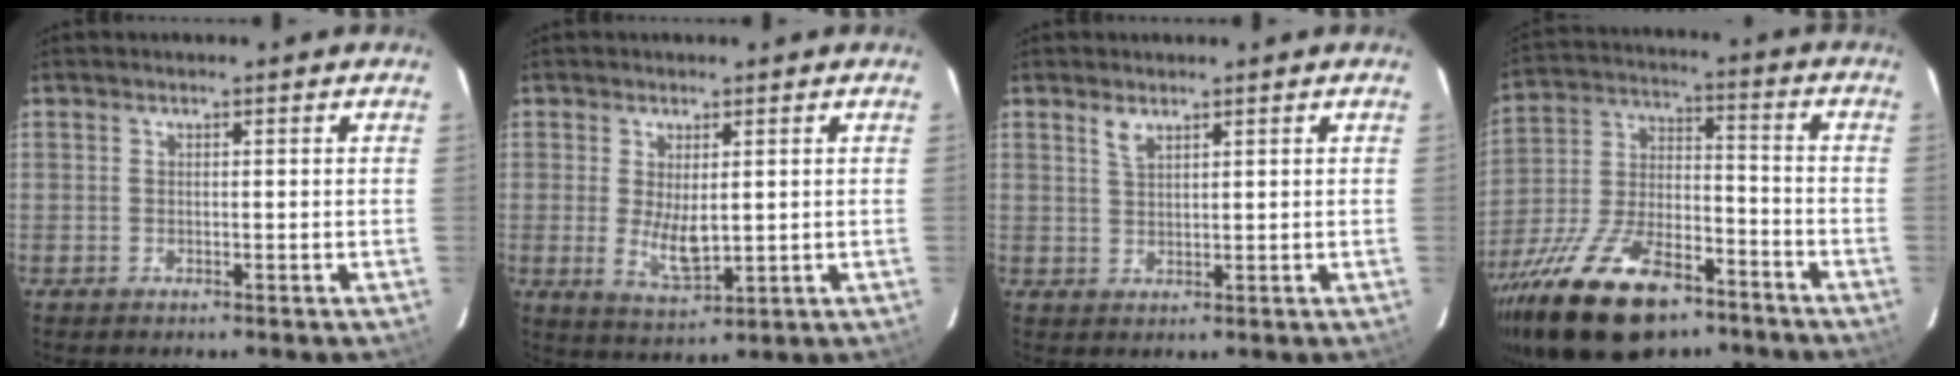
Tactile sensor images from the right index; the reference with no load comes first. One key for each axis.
{"total": 5.9, "fx": 0.2, "fy": 2.4, "fz": 5.3, "tx": -0.092, "ty": -0.013, "tz": 0.011}
{"total": 2.2, "fx": 1.6, "fy": 0.8, "fz": 1.3, "tx": -0.026, "ty": 0.002, "tz": 0.030}
{"total": 23.7, "fx": -15.5, "fy": 10.7, "fz": 14.4, "tx": -0.288, "ty": -0.014, "tz": -0.257}